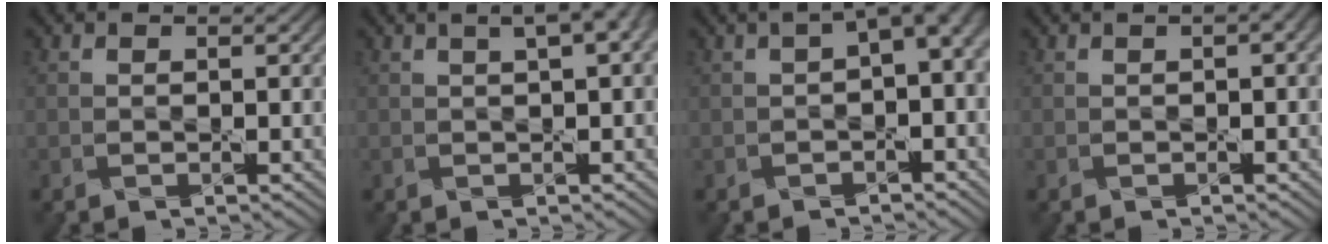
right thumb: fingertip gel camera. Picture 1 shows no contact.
{"total": 5.0, "force": [2.2, 1.8, 4.2], "torque": [-0.044, 0.021, 0.017]}
{"total": 5.0, "force": [0.6, 2.2, 4.5], "torque": [-0.056, 0.007, 0.010]}
{"total": 2.3, "force": [0.6, 0.8, 2.1], "torque": [-0.029, 0.008, 0.007]}